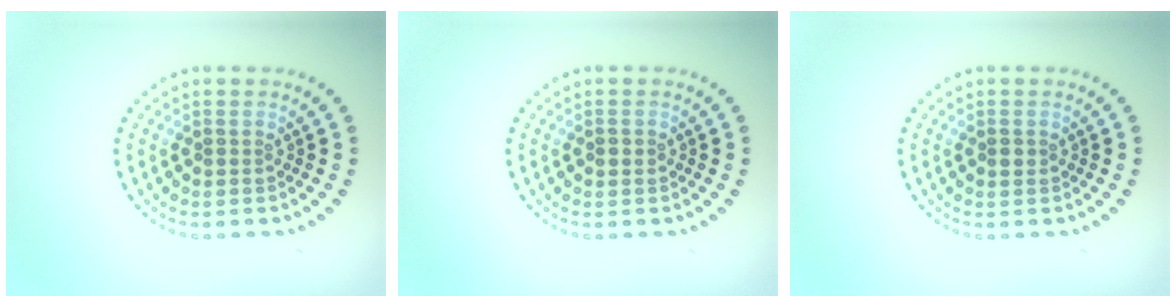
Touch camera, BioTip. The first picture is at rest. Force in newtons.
{"total": 1.1, "press": 1.1, "slide": 0.1}
{"total": 0.7, "press": 0.7, "slide": 0.1}